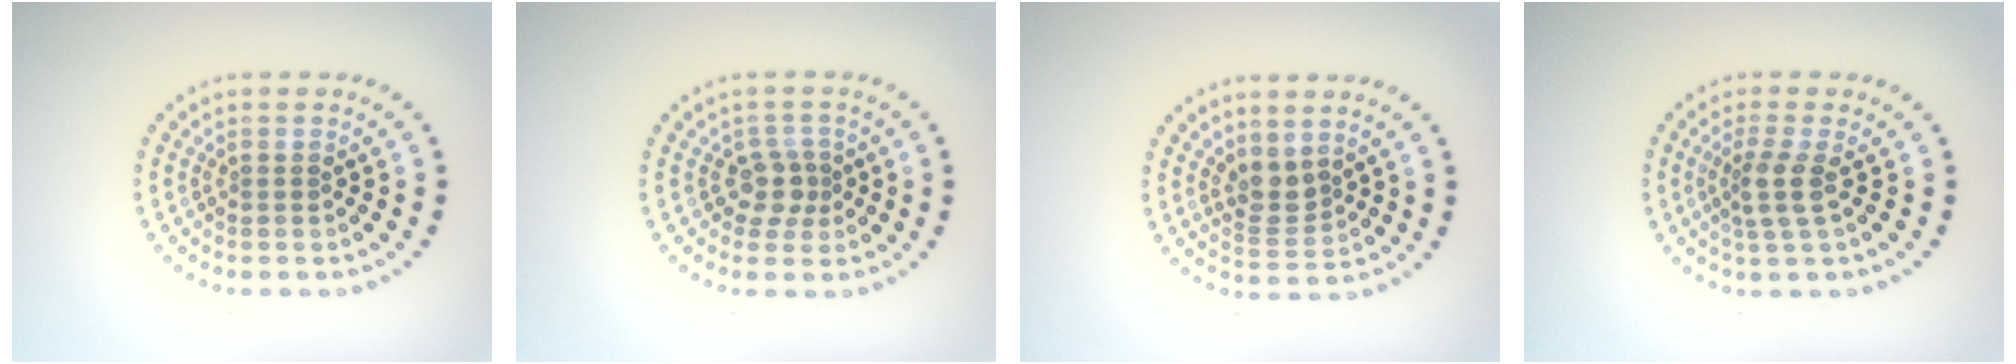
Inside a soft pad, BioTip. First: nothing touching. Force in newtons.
{"total": 2.2, "press": 1.8, "slide": 1.3}
{"total": 2.3, "press": 1.9, "slide": 1.3}
{"total": 2.5, "press": 2.0, "slide": 1.5}